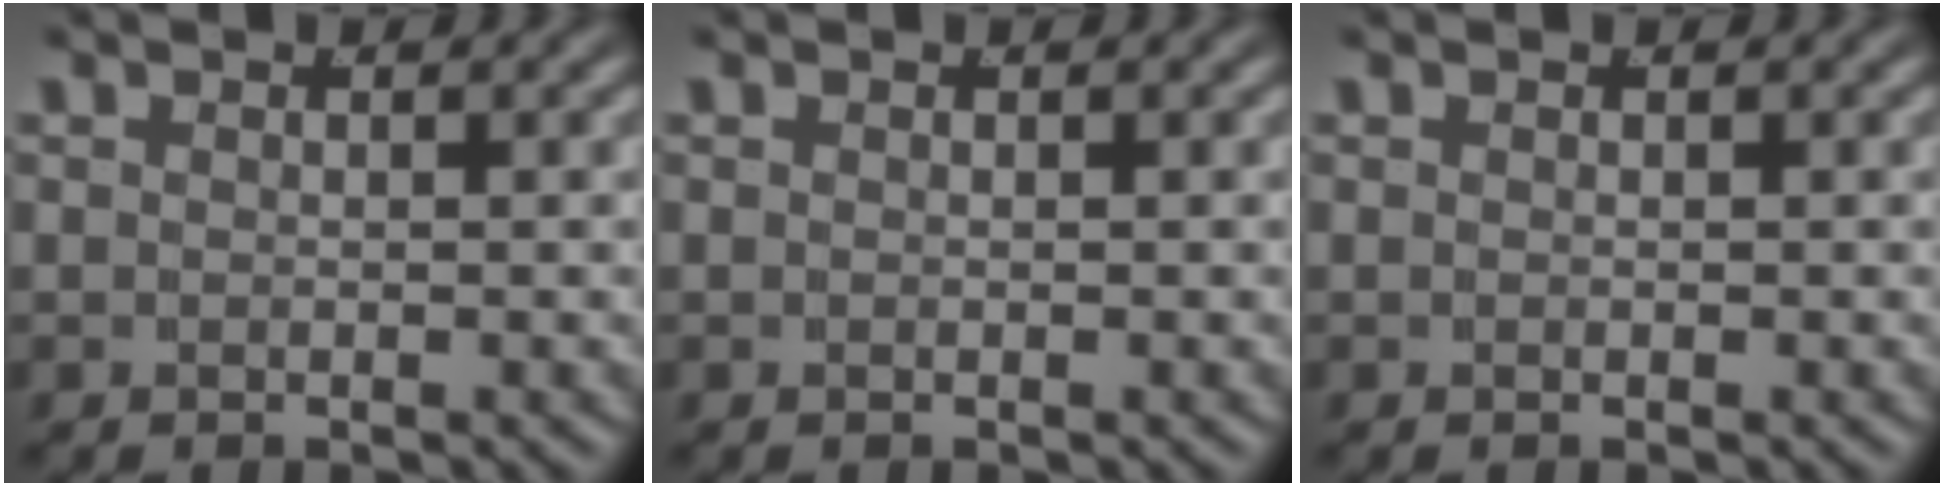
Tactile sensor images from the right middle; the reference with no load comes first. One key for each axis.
{"total": 1.2, "fx": -0.2, "fy": -1.1, "fz": -0.3, "tx": 0.015, "ty": -0.011, "tz": 0.009}
{"total": 0.0}